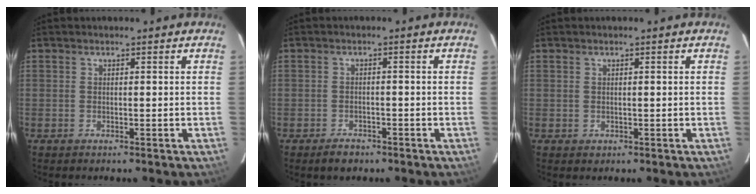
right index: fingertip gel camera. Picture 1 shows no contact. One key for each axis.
{"total": 2.8, "fx": -2.0, "fy": 1.6, "fz": 1.0, "tx": -0.019, "ty": 0.002, "tz": -0.026}
{"total": 0.6, "fx": 0.0, "fy": 0.6, "fz": 0.1, "tx": -0.001, "ty": 0.002, "tz": 0.001}